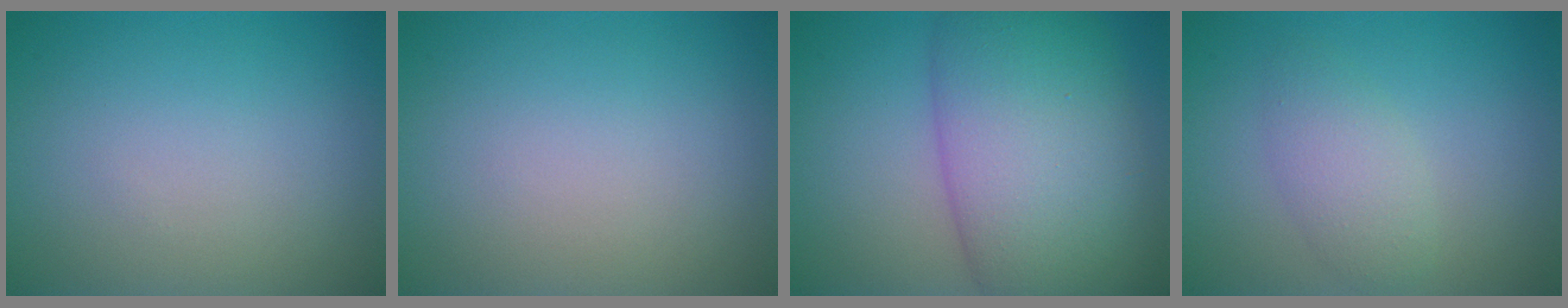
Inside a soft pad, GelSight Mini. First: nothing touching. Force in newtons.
{"total": 0.0}
{"total": 12.1, "press": 12.1, "slide": 0.5}
{"total": 2.7, "press": 2.7, "slide": 0.2}